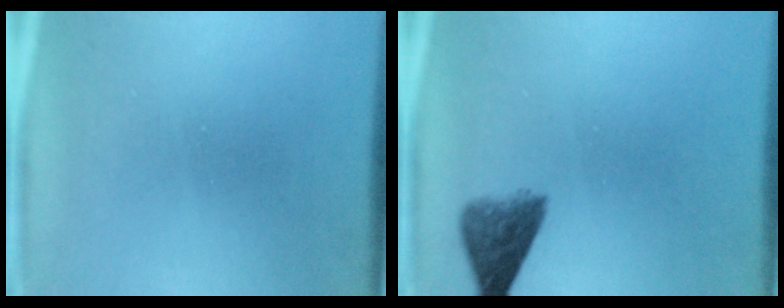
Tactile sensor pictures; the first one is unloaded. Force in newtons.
{"total": 4.8}